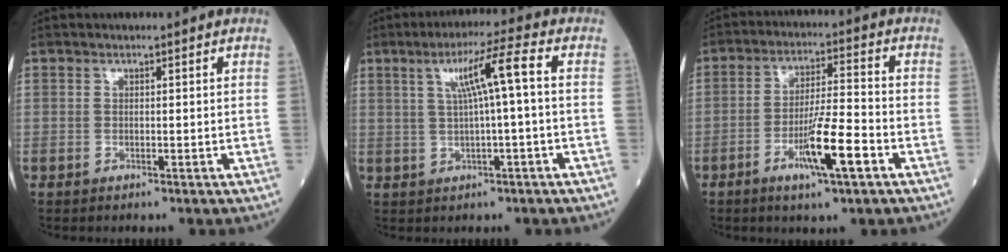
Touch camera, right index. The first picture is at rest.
{"total": 7.2, "force": [1.3, -0.5, 7.1], "torque": [-0.124, 0.015, 0.025]}
{"total": 9.6, "force": [-4.1, 0.6, 8.7], "torque": [-0.158, -0.008, -0.071]}